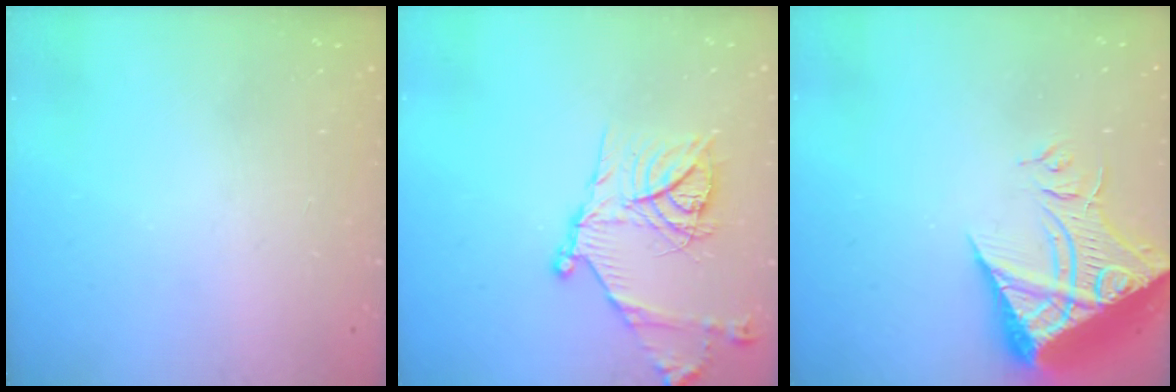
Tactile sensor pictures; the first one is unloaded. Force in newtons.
{"total": 18.9, "press": 18.8, "slide": 1.9}
{"total": 19.4, "press": 19.3, "slide": 2.1}